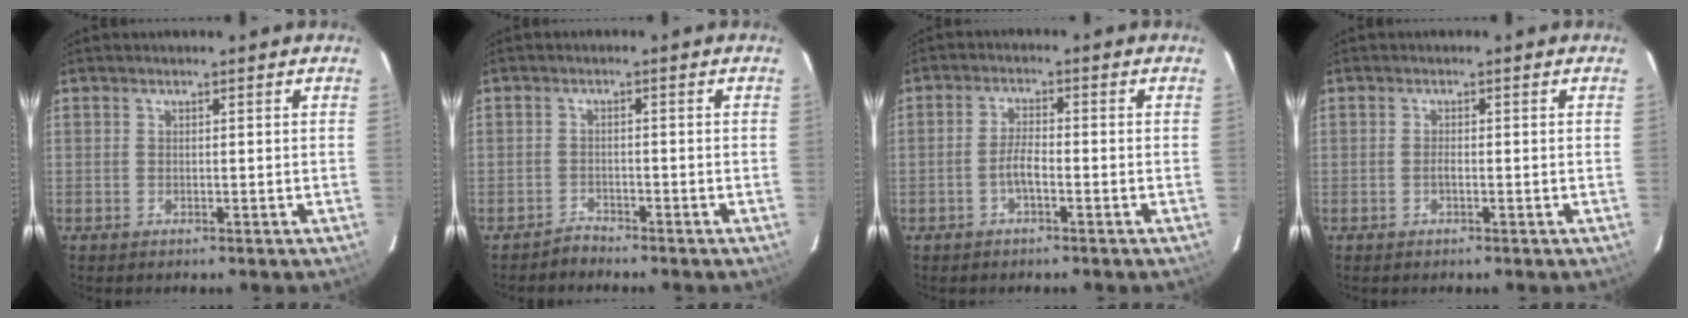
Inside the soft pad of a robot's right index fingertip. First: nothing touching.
{"total": 1.8, "force": [-1.7, 0.4, -0.4], "torque": [0.005, 0.006, -0.033]}
{"total": 3.2, "force": [-1.5, 0.7, 2.7], "torque": [-0.060, 0.008, -0.031]}
{"total": 0.9, "force": [-0.4, 0.3, 0.7], "torque": [-0.015, 0.003, -0.007]}